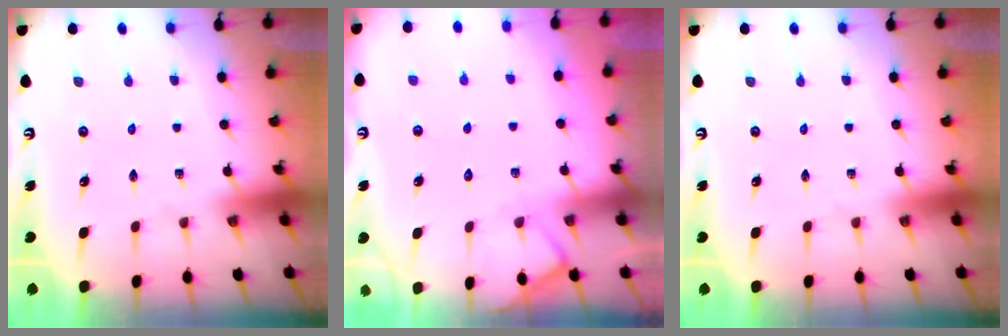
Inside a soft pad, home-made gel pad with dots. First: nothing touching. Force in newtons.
{"total": 4.7, "press": 4.7, "slide": 0.6}
{"total": 0.0}